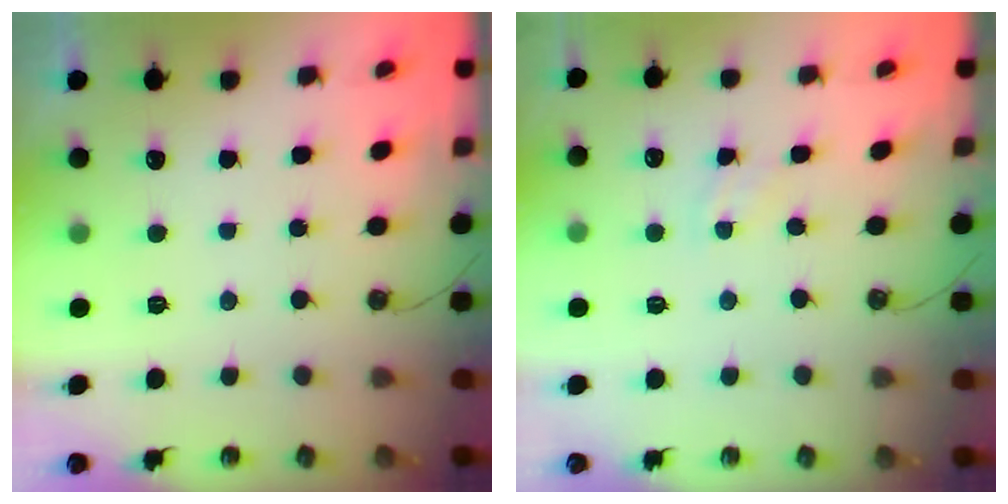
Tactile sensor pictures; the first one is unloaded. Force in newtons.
{"total": 3.5, "press": 3.5, "slide": 0.5}